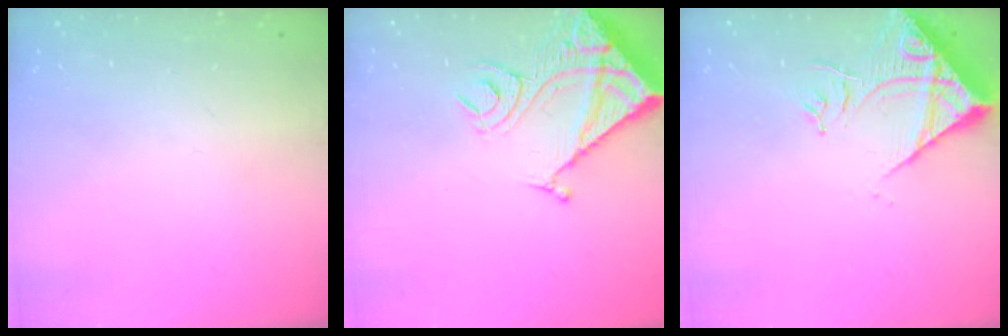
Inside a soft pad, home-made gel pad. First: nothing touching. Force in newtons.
{"total": 13.7, "press": 13.6, "slide": 1.6}
{"total": 11.7, "press": 11.6, "slide": 1.5}